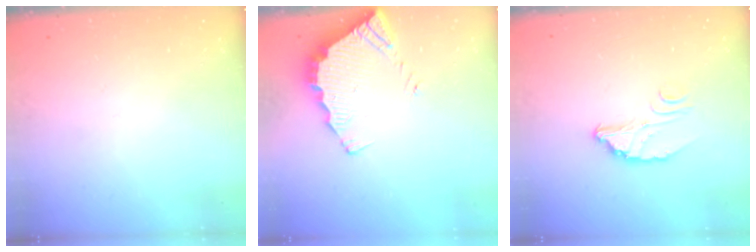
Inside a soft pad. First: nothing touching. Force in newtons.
{"total": 4.5, "press": 4.5, "slide": 0.2}
{"total": 3.8, "press": 3.8, "slide": 0.2}